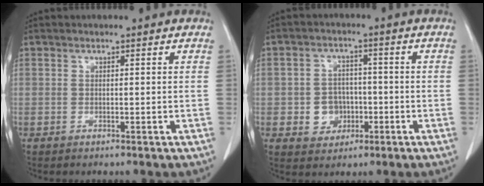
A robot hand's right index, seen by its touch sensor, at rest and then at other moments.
{"total": 5.2, "force": [-1.3, 4.7, 1.9], "torque": [-0.029, 0.011, -0.013]}